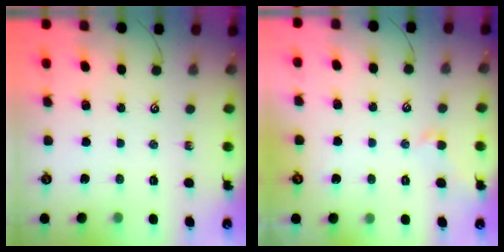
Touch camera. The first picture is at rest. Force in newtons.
{"total": 0.5, "press": 0.1, "slide": 0.5}